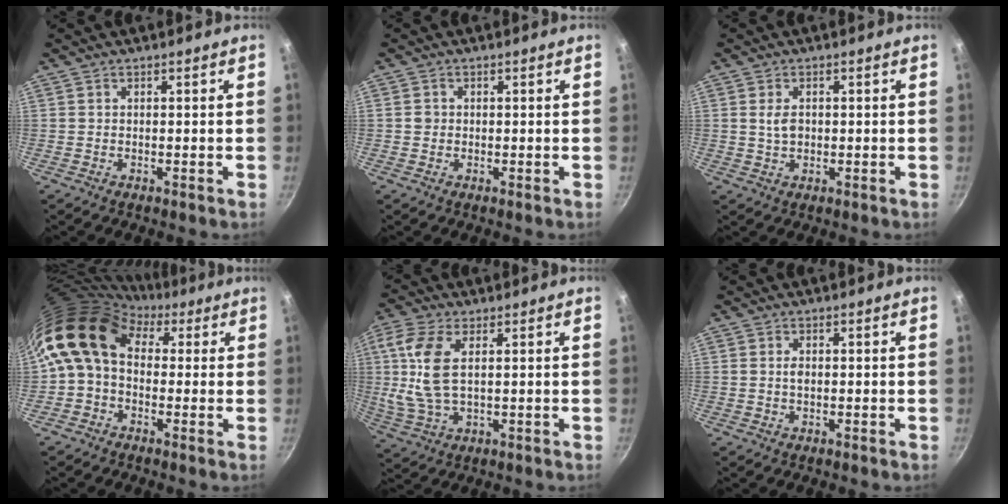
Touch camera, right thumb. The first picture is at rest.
{"total": 1.2, "force": [-0.1, 1.2, 0.3], "torque": [-0.001, 0.005, -0.002]}
{"total": 3.1, "force": [0.4, 2.1, 2.2], "torque": [-0.032, 0.000, 0.009]}
{"total": 12.8, "force": [2.5, 9.5, 8.2], "torque": [-0.138, 0.025, 0.018]}
{"total": 10.7, "force": [2.0, 5.0, 9.2], "torque": [-0.202, 0.003, 0.040]}
{"total": 1.4, "force": [0.1, 0.8, 1.1], "torque": [-0.017, 0.002, 0.001]}